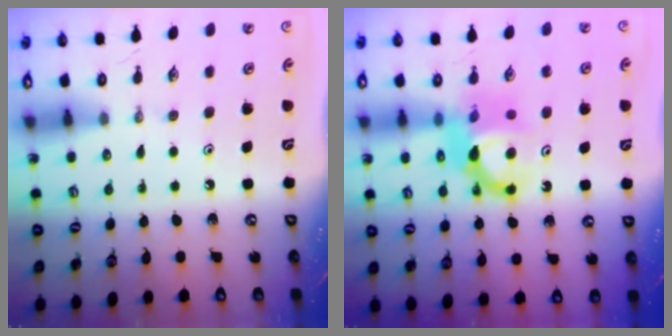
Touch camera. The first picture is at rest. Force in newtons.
{"total": 10.4, "press": 10.2, "slide": 2.0}